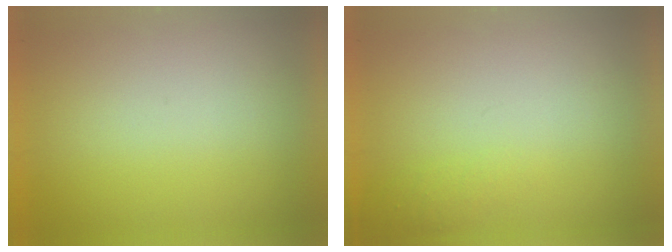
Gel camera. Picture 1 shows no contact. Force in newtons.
{"total": 1.0}